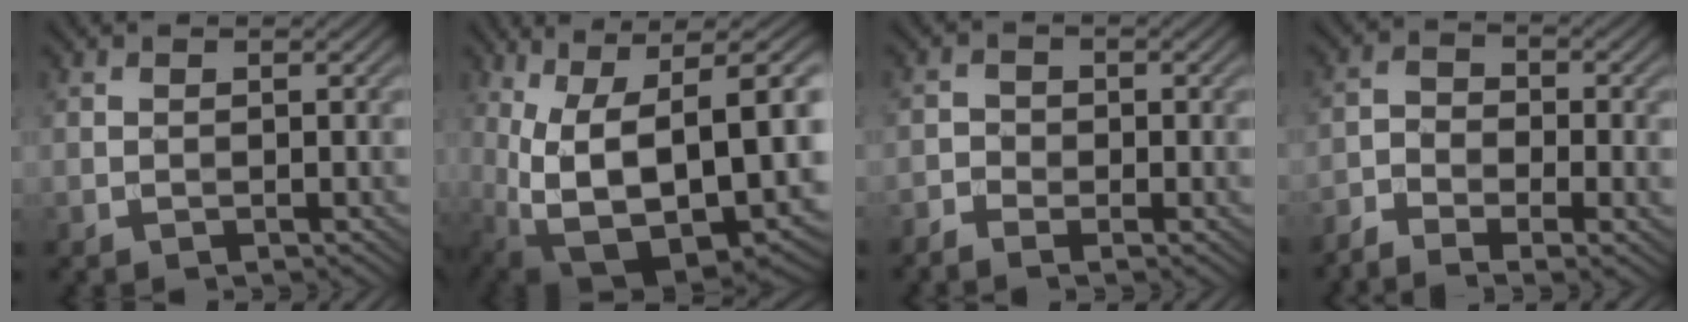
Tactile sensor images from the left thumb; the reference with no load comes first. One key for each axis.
{"total": 17.7, "fx": -0.9, "fy": 8.7, "fz": 15.4, "tx": -0.264, "ty": -0.023, "tz": 0.023}
{"total": 2.7, "fx": -1.9, "fy": 1.5, "fz": 1.2, "tx": -0.025, "ty": -0.001, "tz": -0.043}
{"total": 6.3, "fx": -4.3, "fy": 2.7, "fz": 3.9, "tx": -0.082, "ty": -0.016, "tz": -0.083}